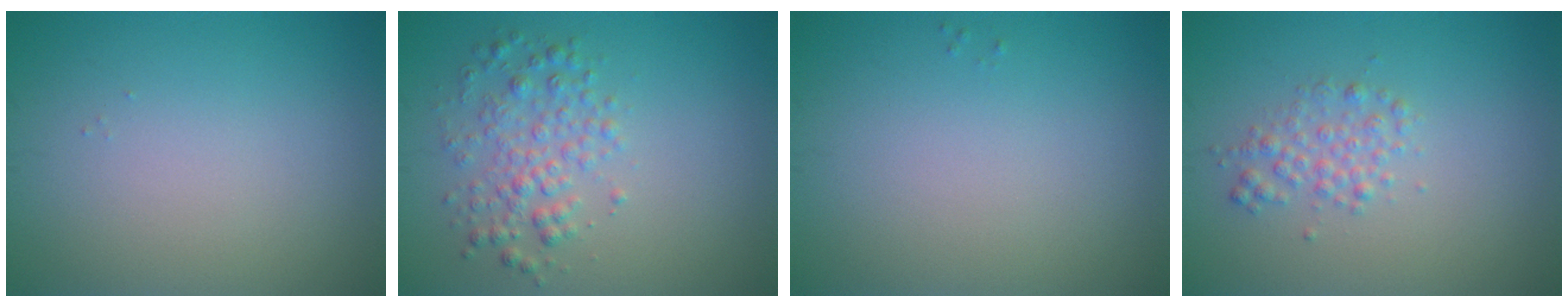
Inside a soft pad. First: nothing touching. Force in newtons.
{"total": 3.0, "press": 3.0, "slide": 0.0}
{"total": 0.0}
{"total": 2.0, "press": 2.0, "slide": 0.0}